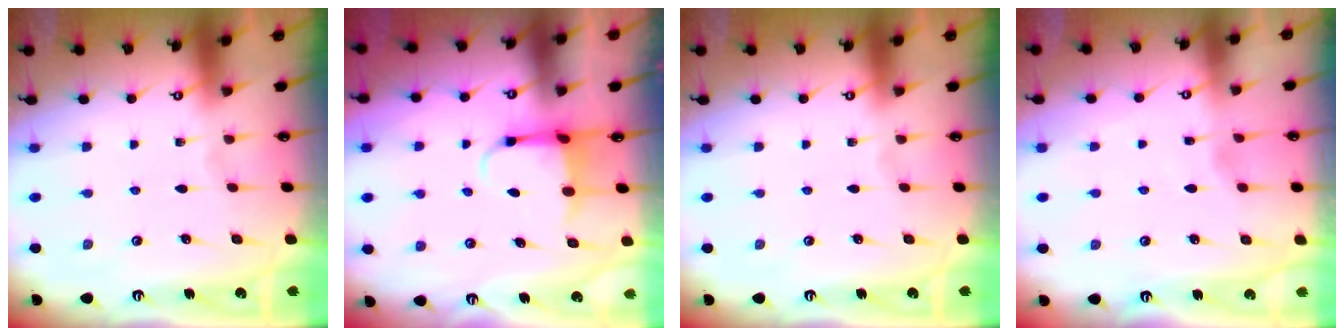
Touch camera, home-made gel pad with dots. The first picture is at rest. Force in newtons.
{"total": 3.9, "press": 3.7, "slide": 1.0}
{"total": 0.0}
{"total": 2.9, "press": 2.9, "slide": 0.4}